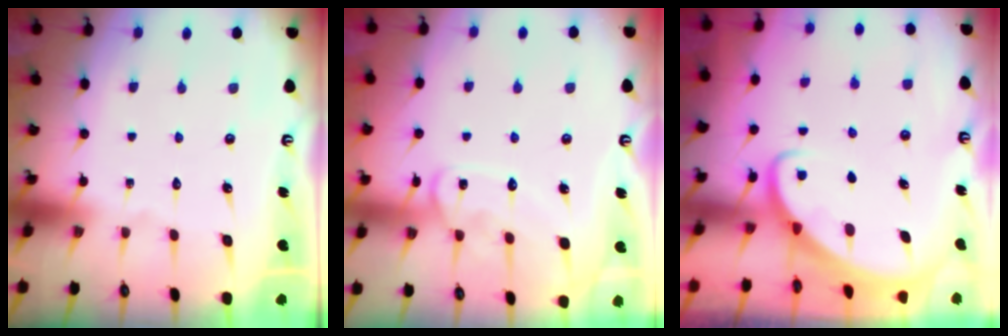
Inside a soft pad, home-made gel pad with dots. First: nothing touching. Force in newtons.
{"total": 11.7, "press": 11.7, "slide": 1.0}
{"total": 2.1, "press": 2.1, "slide": 0.3}